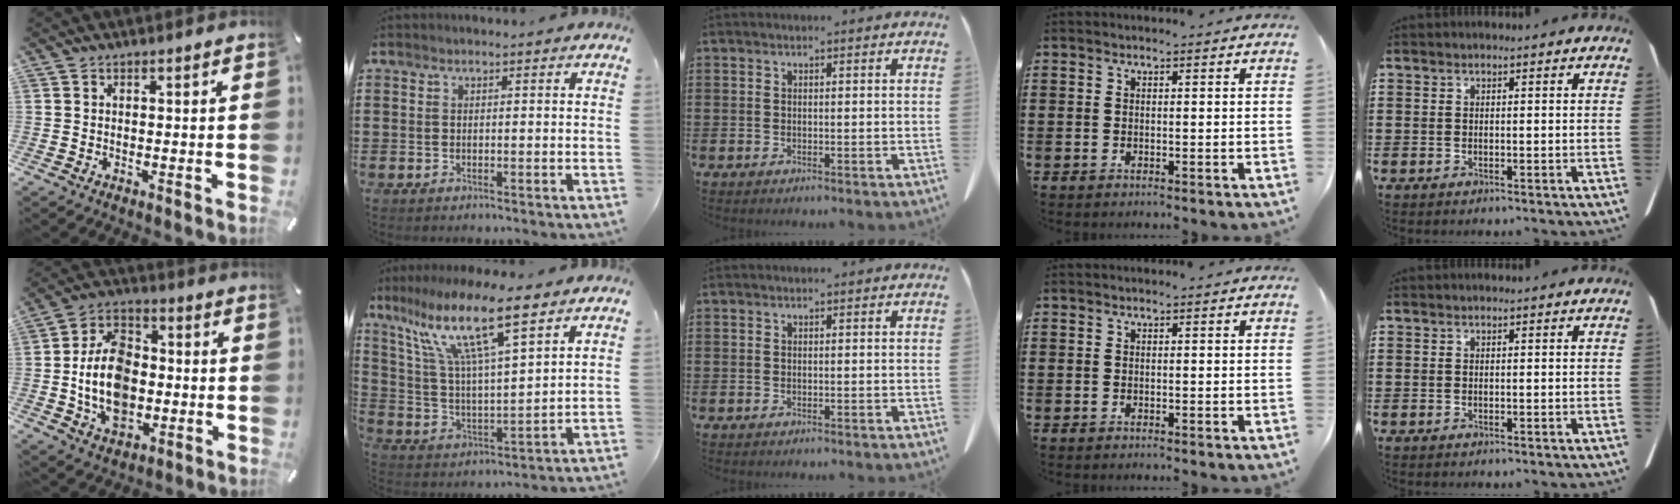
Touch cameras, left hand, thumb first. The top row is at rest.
{"thumb": {"total": 15.1, "force": [-2.2, 10.9, 10.3], "torque": [-0.211, 0.012, -0.038]}, "index": {"total": 13.3, "force": [8.9, 2.5, 9.6], "torque": [-0.201, -0.034, 0.148]}}